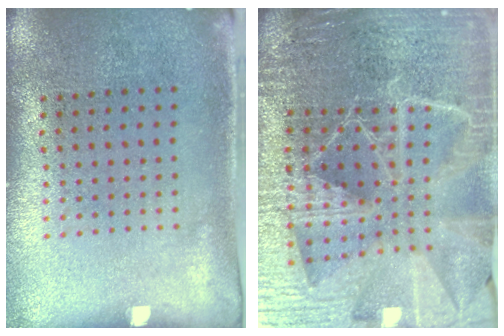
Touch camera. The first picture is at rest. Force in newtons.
{"total": 6.3, "press": 5.5, "slide": 3.2}